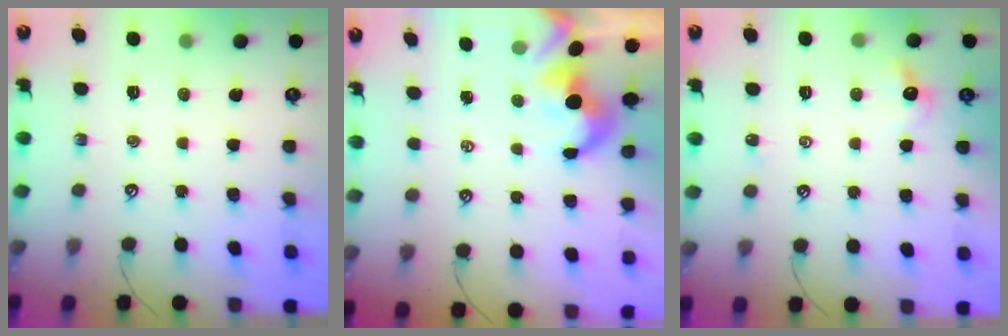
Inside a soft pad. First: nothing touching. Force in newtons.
{"total": 2.1, "press": 1.9, "slide": 0.8}
{"total": 2.0, "press": 2.0, "slide": 0.3}